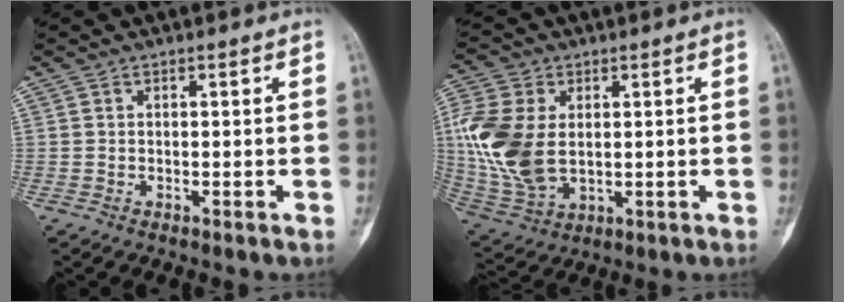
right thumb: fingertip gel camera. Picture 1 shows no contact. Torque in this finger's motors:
{"motor_torque": [1.40, 2.09, 1.90, 0.28, 0.61]}